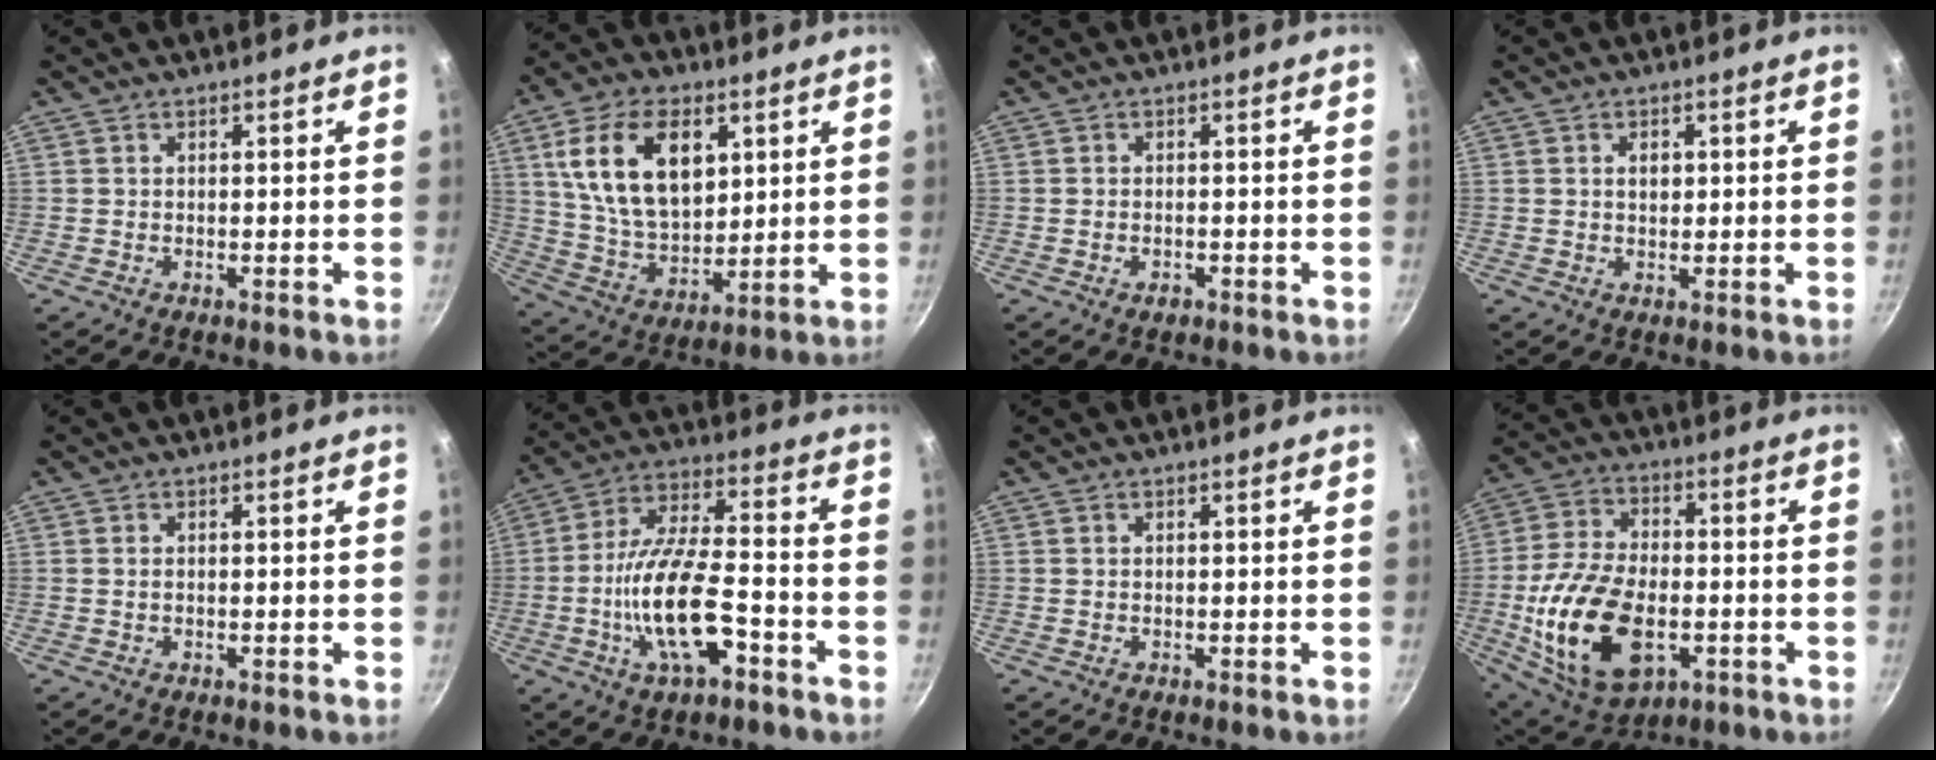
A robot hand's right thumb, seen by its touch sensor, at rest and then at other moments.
{"total": 18.2, "force": [6.0, 10.8, 13.3], "torque": [-0.214, -0.017, 0.120]}
{"total": 1.4, "force": [-0.7, 0.9, 0.8], "torque": [-0.015, 0.007, -0.009]}
{"total": 2.2, "force": [0.6, 1.5, 1.5], "torque": [-0.014, -0.001, 0.008]}
{"total": 0.5, "force": [0.0, 0.3, 0.4], "torque": [-0.010, -0.001, 0.002]}
{"total": 16.3, "force": [-5.1, 6.4, 14.0], "torque": [-0.269, 0.036, -0.089]}
{"total": 0.0}
{"total": 20.8, "force": [-4.8, 12.2, 16.1], "torque": [-0.296, 0.008, -0.069]}